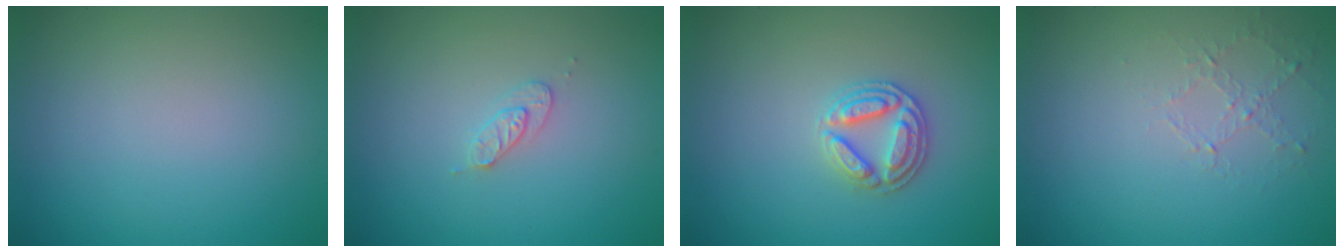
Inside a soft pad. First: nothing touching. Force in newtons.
{"total": 1.4, "press": 1.4, "slide": 0.2}
{"total": 2.8, "press": 2.8, "slide": 0.3}
{"total": 1.0, "press": 0.4, "slide": 0.9}